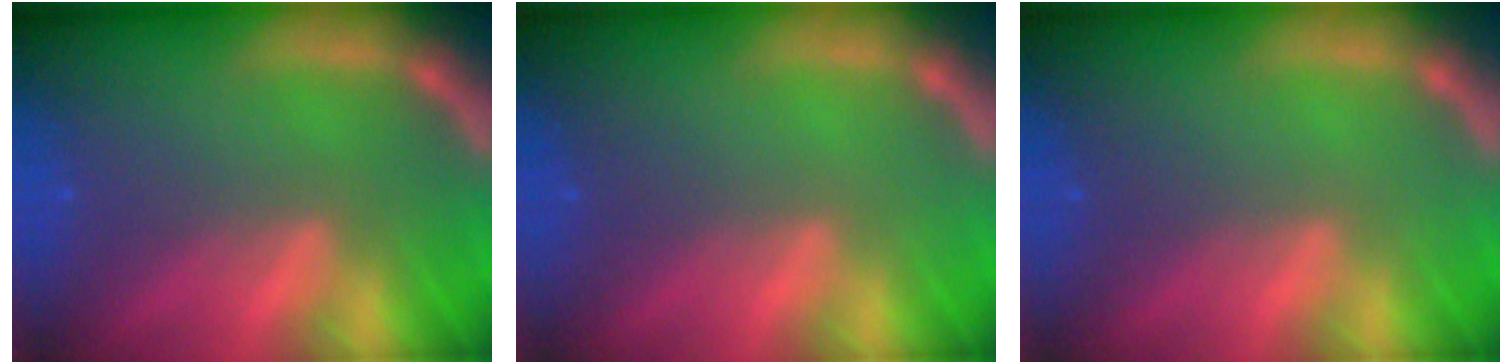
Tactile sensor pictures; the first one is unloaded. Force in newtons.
{"total": 0.0}
{"total": 0.0}